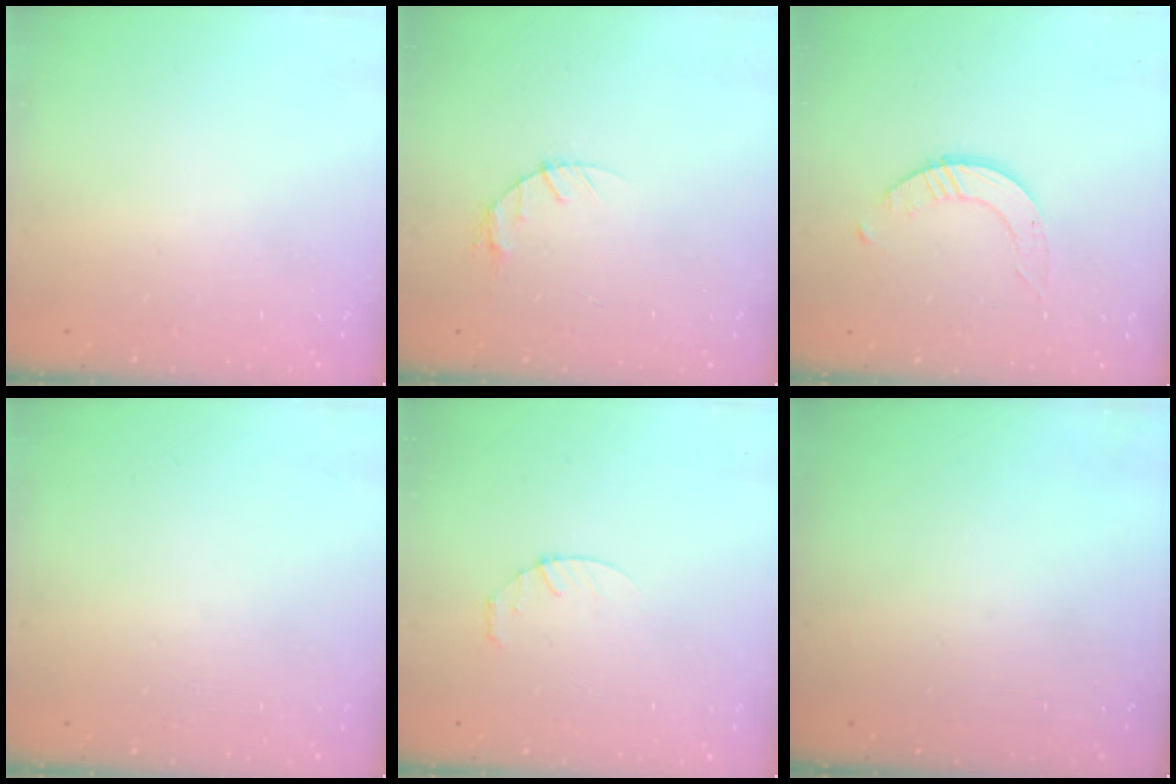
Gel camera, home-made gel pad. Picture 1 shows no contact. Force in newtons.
{"total": 3.3, "press": 3.2, "slide": 0.5}
{"total": 1.6, "press": 1.6, "slide": 0.2}
{"total": 0.0}
{"total": 2.8, "press": 2.8, "slide": 0.4}
{"total": 0.0}